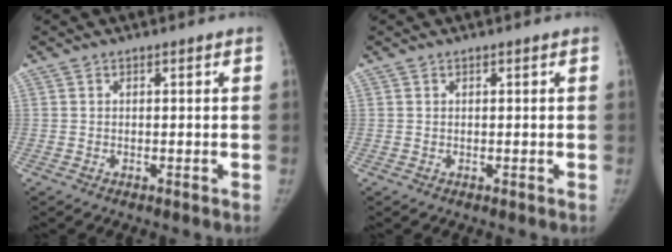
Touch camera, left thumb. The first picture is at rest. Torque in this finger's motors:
{"motor_torque": [0.00, 0.00, 0.05, -0.09, 0.01]}